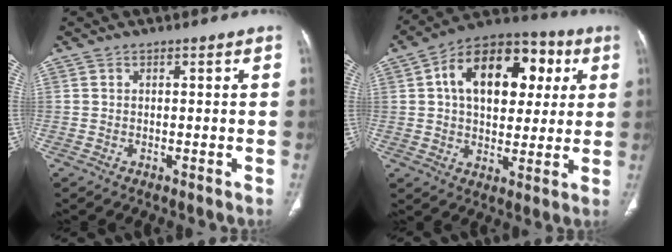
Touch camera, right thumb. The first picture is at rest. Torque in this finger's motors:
{"motor_torque": [0.13, 0.39, 1.09, -0.30, 0.37]}